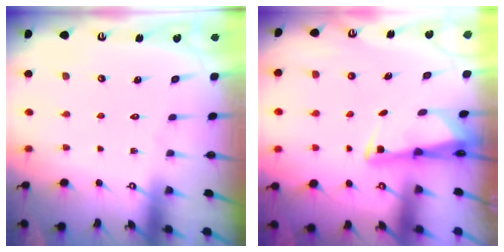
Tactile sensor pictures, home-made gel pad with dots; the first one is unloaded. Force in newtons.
{"total": 2.6, "press": 2.6, "slide": 0.5}